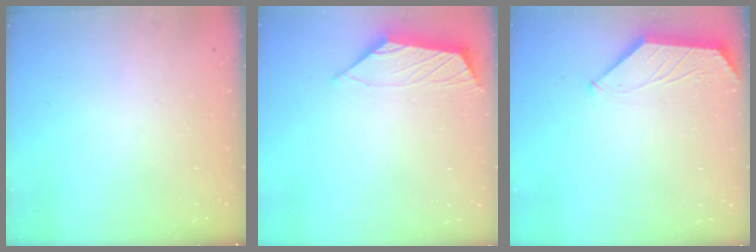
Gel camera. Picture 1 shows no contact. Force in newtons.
{"total": 1.4, "press": 1.4, "slide": 0.2}
{"total": 1.1, "press": 1.1, "slide": 0.3}